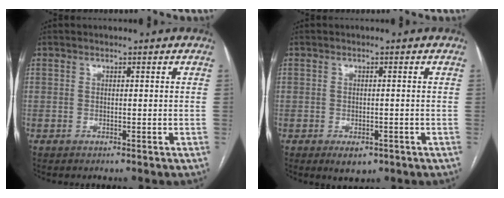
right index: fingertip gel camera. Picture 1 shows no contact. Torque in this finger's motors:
{"motor_torque": [-0.05, -0.02, 0.00, -0.03]}